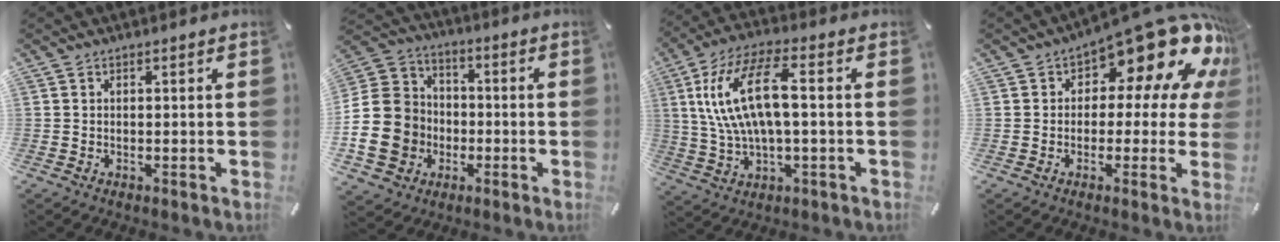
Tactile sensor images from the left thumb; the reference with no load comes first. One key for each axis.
{"total": 16.9, "fx": -3.9, "fy": 15.0, "fz": 6.8, "tx": -0.149, "ty": 0.026, "tz": -0.068}
{"total": 16.2, "fx": 2.6, "fy": 6.9, "fz": 14.4, "tx": -0.304, "ty": 0.003, "tz": 0.040}
{"total": 17.0, "fx": 9.0, "fy": 8.2, "fz": 11.9, "tx": -0.149, "ty": -0.071, "tz": 0.147}